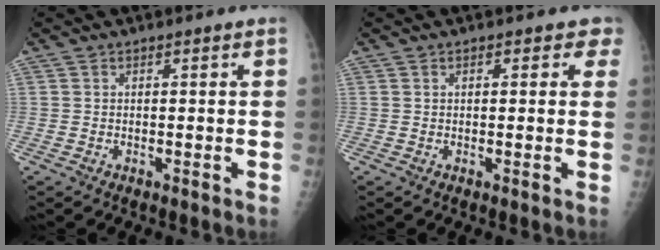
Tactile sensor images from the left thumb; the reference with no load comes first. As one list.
[{"total": 2.2, "force": [1.2, 1.4, 1.1], "torque": [0.014, 0.000, 0.007]}]